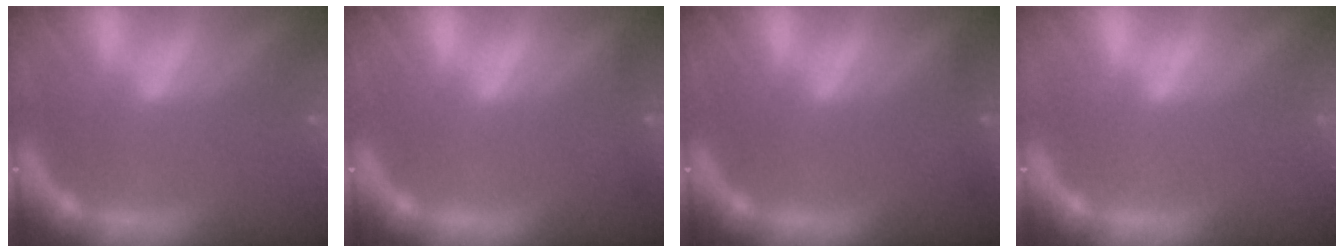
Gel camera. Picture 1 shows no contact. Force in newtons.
{"total": 1.4}
{"total": 1.4}
{"total": 0.0}